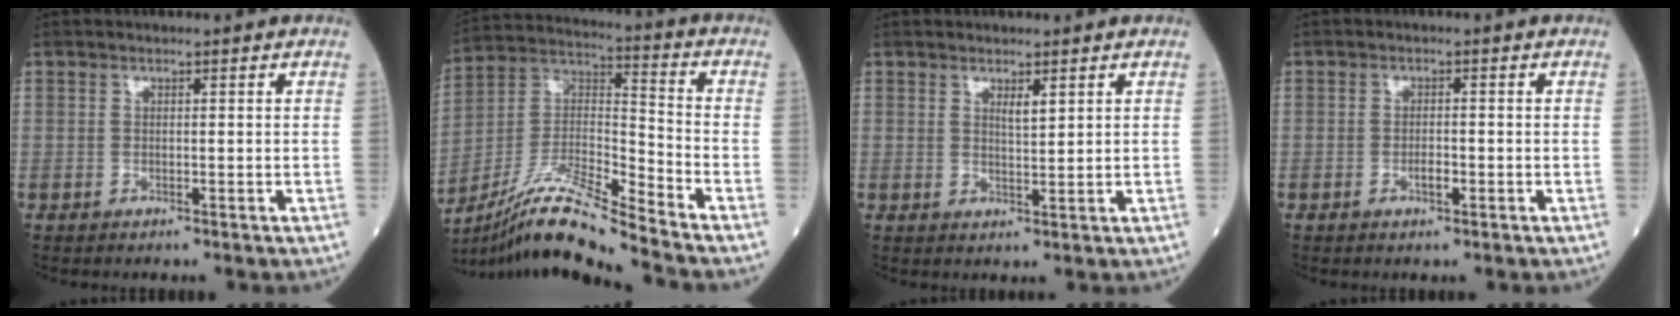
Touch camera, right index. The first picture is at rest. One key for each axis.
{"total": 14.1, "fx": -12.2, "fy": -1.4, "fz": 7.0, "tx": -0.139, "ty": 0.011, "tz": -0.221}
{"total": 1.7, "fx": 1.0, "fy": 0.3, "fz": 1.4, "tx": -0.028, "ty": -0.004, "tz": 0.020}
{"total": 1.8, "fx": -0.7, "fy": 0.6, "fz": 1.5, "tx": -0.024, "ty": 0.002, "tz": -0.012}